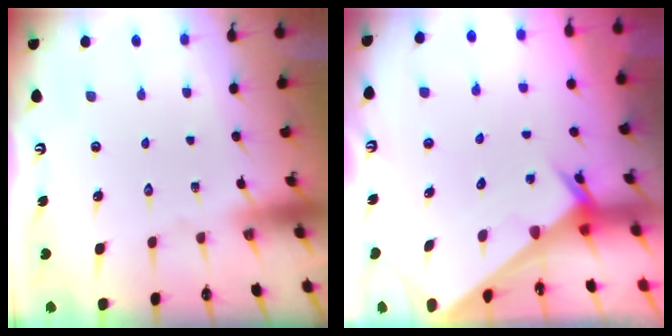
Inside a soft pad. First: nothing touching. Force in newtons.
{"total": 3.3, "press": 3.3, "slide": 0.3}